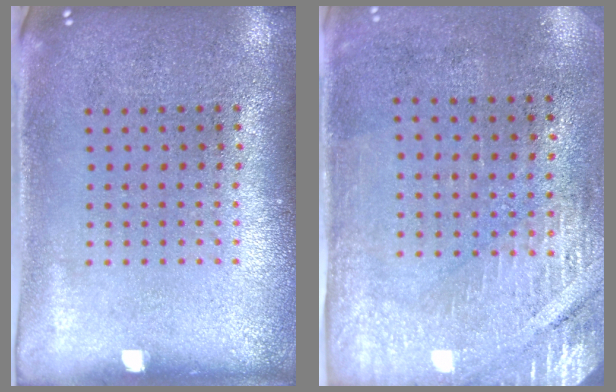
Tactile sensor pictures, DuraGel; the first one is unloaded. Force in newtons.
{"total": 2.9, "press": 2.5, "slide": 1.4}